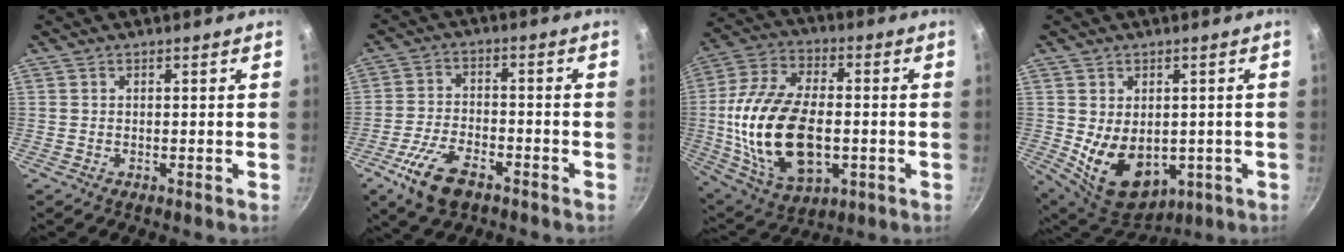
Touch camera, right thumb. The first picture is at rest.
{"total": 9.8, "force": [-5.6, 4.6, 6.6], "torque": [-0.128, 0.025, -0.108]}
{"total": 22.9, "force": [-2.3, 13.0, 18.7], "torque": [-0.362, 0.014, -0.033]}
{"total": 12.6, "force": [-1.2, 8.8, 9.0], "torque": [-0.122, -0.018, 0.012]}